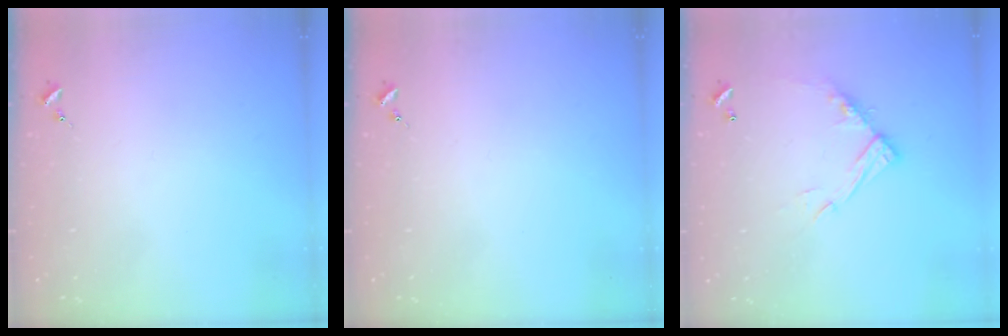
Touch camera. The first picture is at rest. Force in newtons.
{"total": 0.0}
{"total": 12.8, "press": 12.8, "slide": 1.0}